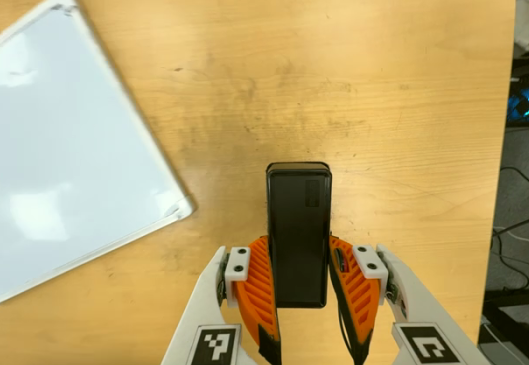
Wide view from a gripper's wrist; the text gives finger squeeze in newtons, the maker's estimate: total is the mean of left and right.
{"total": 5.2, "left": 3.7, "right": 6.8}